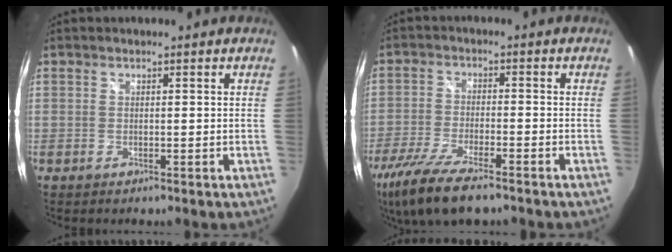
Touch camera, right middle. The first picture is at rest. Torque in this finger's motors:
{"motor_torque": [1.09, -1.05, 0.19, 0.13]}